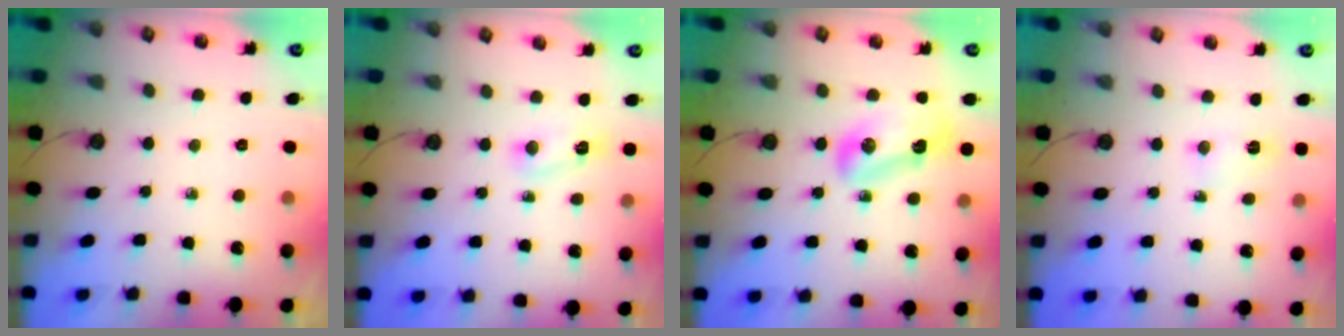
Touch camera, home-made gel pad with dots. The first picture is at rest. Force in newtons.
{"total": 3.2, "press": 2.7, "slide": 1.6}
{"total": 9.0, "press": 9.0, "slide": 1.2}
{"total": 3.6, "press": 3.3, "slide": 1.4}